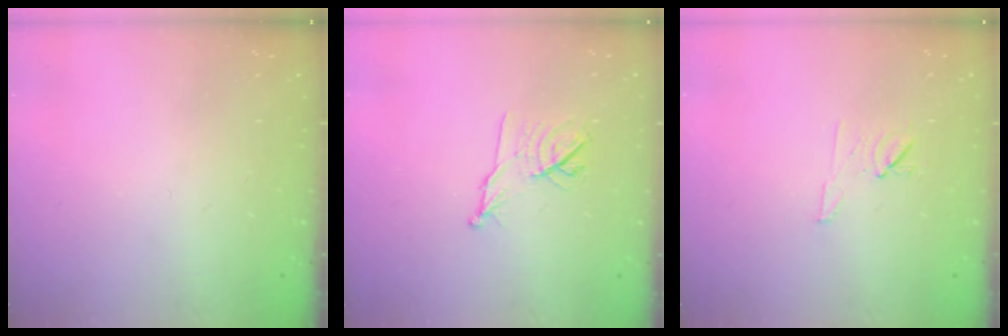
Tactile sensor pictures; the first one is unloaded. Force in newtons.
{"total": 10.0, "press": 9.9, "slide": 0.9}
{"total": 6.4, "press": 6.4, "slide": 0.6}